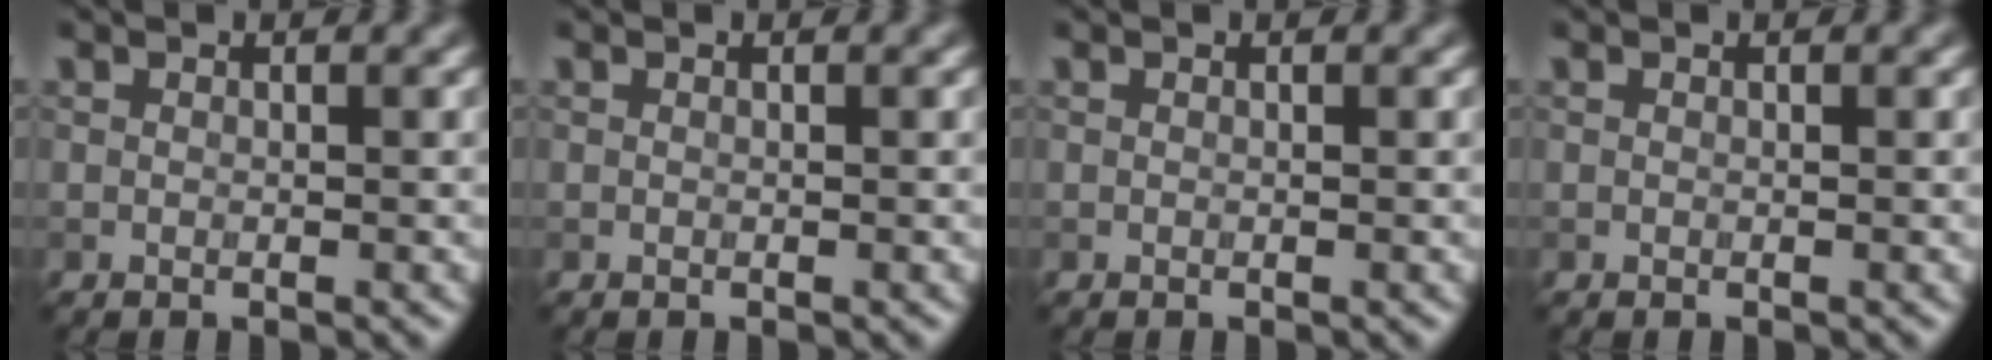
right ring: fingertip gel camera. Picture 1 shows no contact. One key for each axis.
{"total": 0.0}
{"total": 0.0}
{"total": 0.0}